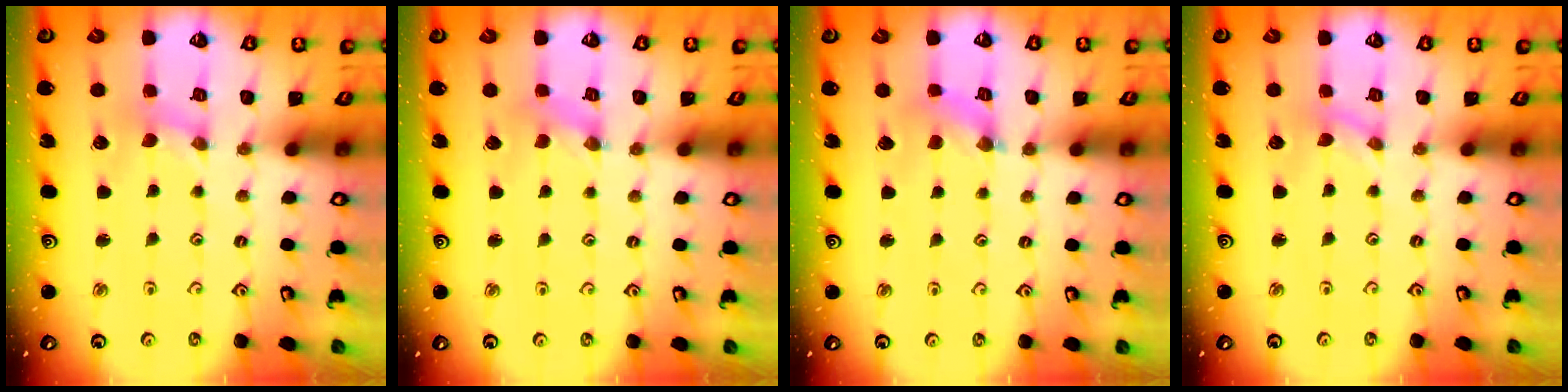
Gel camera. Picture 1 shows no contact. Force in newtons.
{"total": 0.0}
{"total": 2.4, "press": 2.4, "slide": 0.4}
{"total": 0.0}